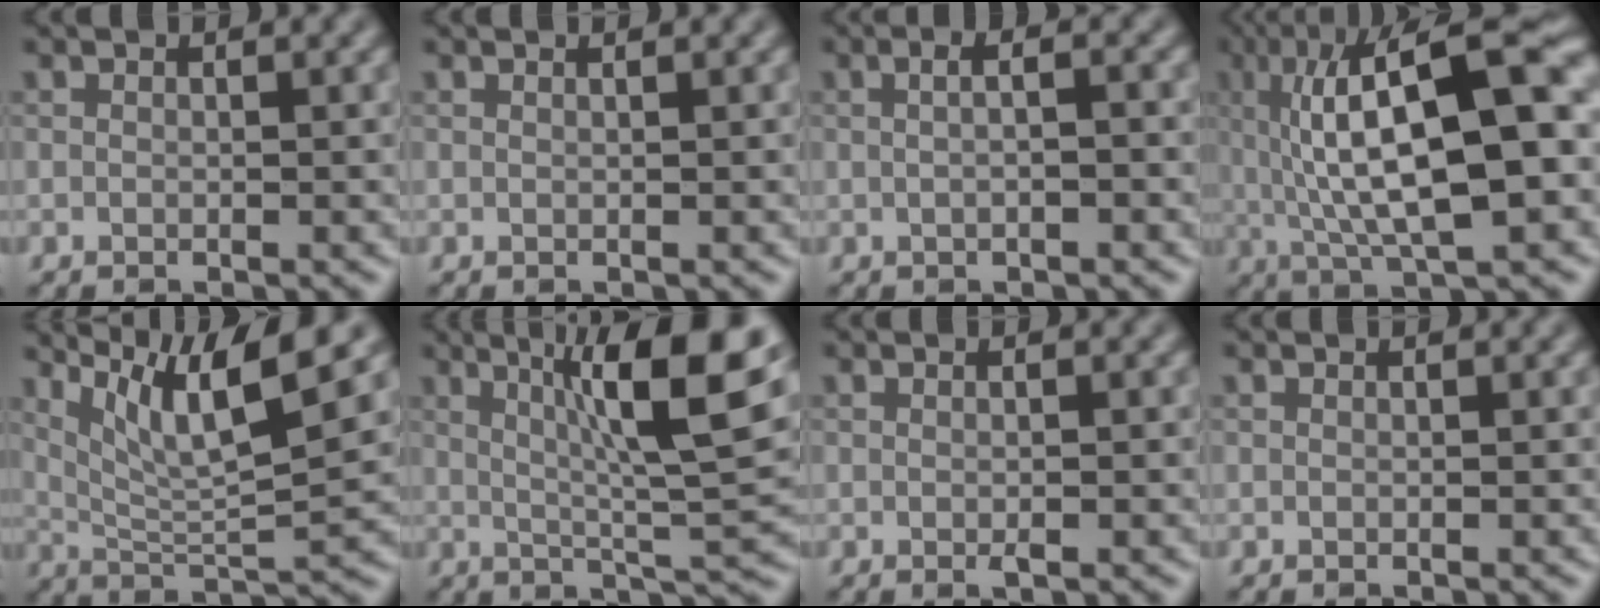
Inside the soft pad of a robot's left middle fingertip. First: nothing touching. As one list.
[{"total": 0.7, "force": [0.5, 0.3, 0.4], "torque": [-0.003, -0.002, 0.001]}, {"total": 3.5, "force": [0.8, 1.7, 2.9], "torque": [-0.019, 0.021, -0.013]}, {"total": 14.6, "force": [1.8, 4.4, 13.8], "torque": [-0.209, 0.022, 0.022]}, {"total": 8.8, "force": [4.9, 1.7, 7.1], "torque": [-0.117, 0.006, 0.089]}, {"total": 11.0, "force": [3.8, 1.9, 10.1], "torque": [-0.142, 0.012, 0.061]}, {"total": 0.8, "force": [-0.2, 0.1, 0.7], "torque": [-0.012, -0.002, -0.003]}, {"total": 0.0}]